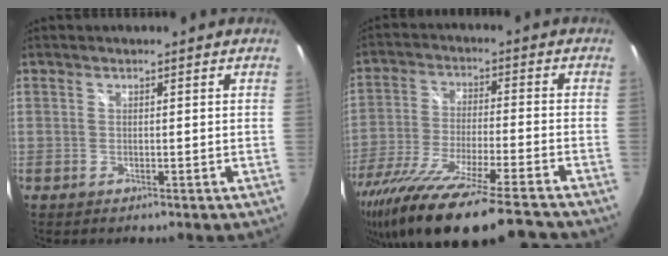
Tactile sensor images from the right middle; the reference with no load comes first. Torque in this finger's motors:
{"motor_torque": [1.40, -0.74, 0.41, 0.21]}